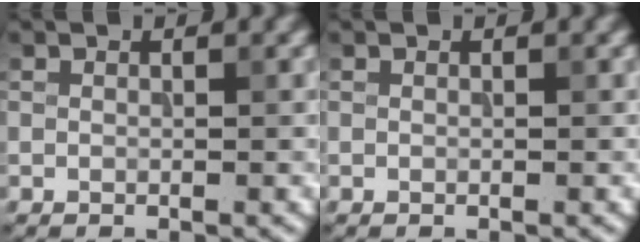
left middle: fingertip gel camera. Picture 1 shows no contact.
{"total": 0.0}